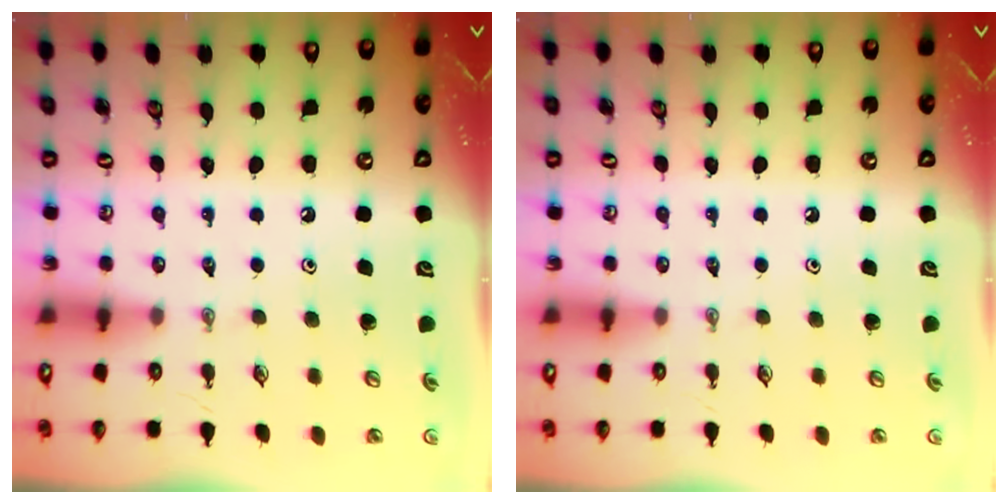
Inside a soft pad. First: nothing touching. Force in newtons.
{"total": 0.0}